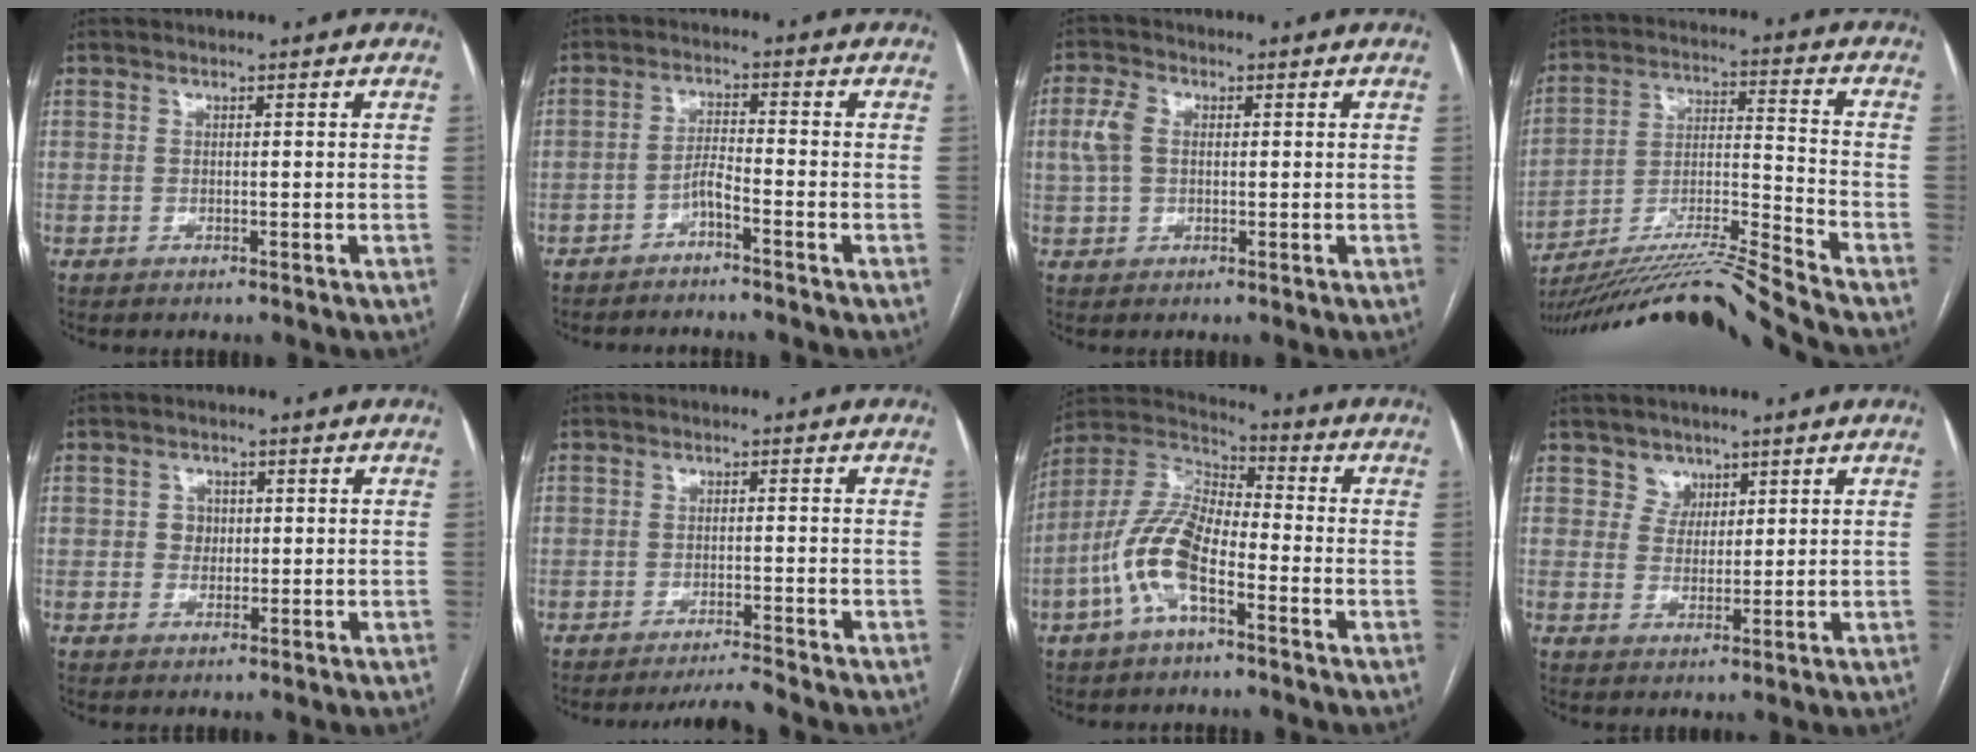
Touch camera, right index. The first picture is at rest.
{"total": 3.5, "force": [-2.7, -0.3, 2.1], "torque": [-0.035, 0.001, -0.051]}
{"total": 4.1, "force": [0.4, 2.7, 3.1], "torque": [-0.090, 0.018, 0.008]}
{"total": 19.5, "force": [-17.6, -3.3, 7.7], "torque": [-0.156, -0.013, -0.306]}
{"total": 2.6, "force": [0.3, 2.3, 1.1], "torque": [-0.013, 0.005, 0.005]}
{"total": 3.3, "force": [-2.9, -1.6, 0.1], "torque": [-0.004, -0.009, -0.046]}
{"total": 11.4, "force": [-4.3, 4.2, 9.7], "torque": [-0.221, 0.018, -0.088]}
{"total": 3.3, "force": [2.1, 2.5, -0.3], "torque": [0.014, 0.002, 0.032]}